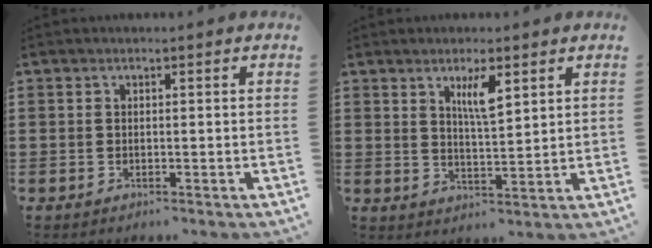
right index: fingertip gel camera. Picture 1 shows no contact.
{"total": 4.6, "force": [2.5, 1.1, 3.7], "torque": [-0.073, 0.003, 0.040]}